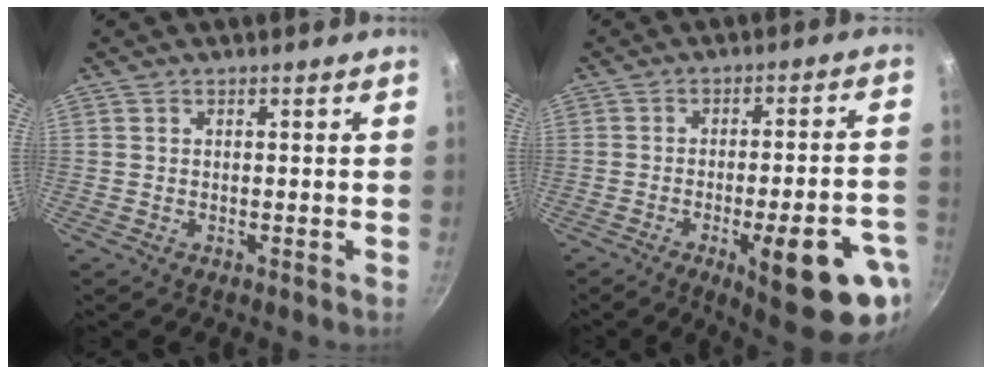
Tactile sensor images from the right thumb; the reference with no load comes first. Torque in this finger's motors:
{"motor_torque": [2.25, 1.75, 1.49, -0.67, 0.36]}